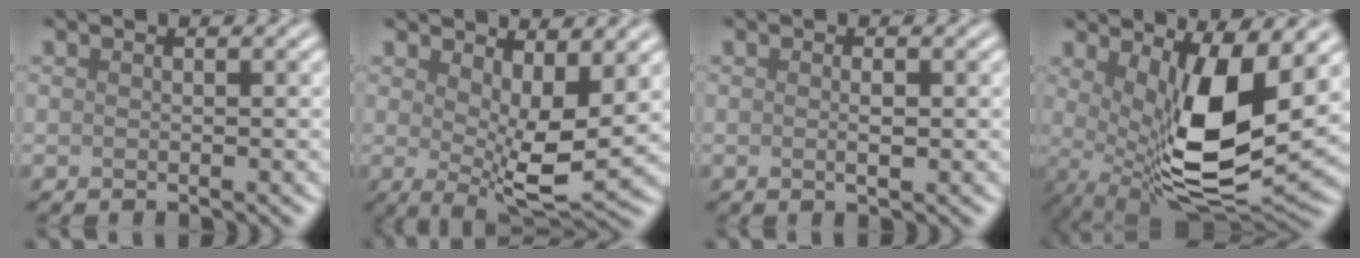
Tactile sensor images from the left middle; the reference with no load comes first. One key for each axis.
{"total": 6.9, "fx": 1.3, "fy": 2.5, "fz": 6.3, "tx": -0.106, "ty": -0.014, "tz": 0.026}
{"total": 1.1, "fx": -0.2, "fy": 0.2, "fz": 1.0, "tx": -0.020, "ty": 0.000, "tz": -0.005}
{"total": 10.5, "fx": 1.5, "fy": 3.4, "fz": 9.8, "tx": -0.174, "ty": -0.029, "tz": 0.034}